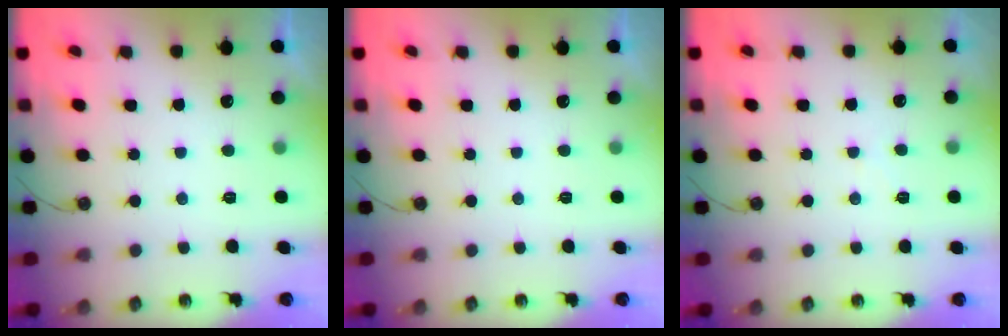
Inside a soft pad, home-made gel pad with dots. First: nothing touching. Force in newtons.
{"total": 0.0}
{"total": 4.1, "press": 4.1, "slide": 0.6}